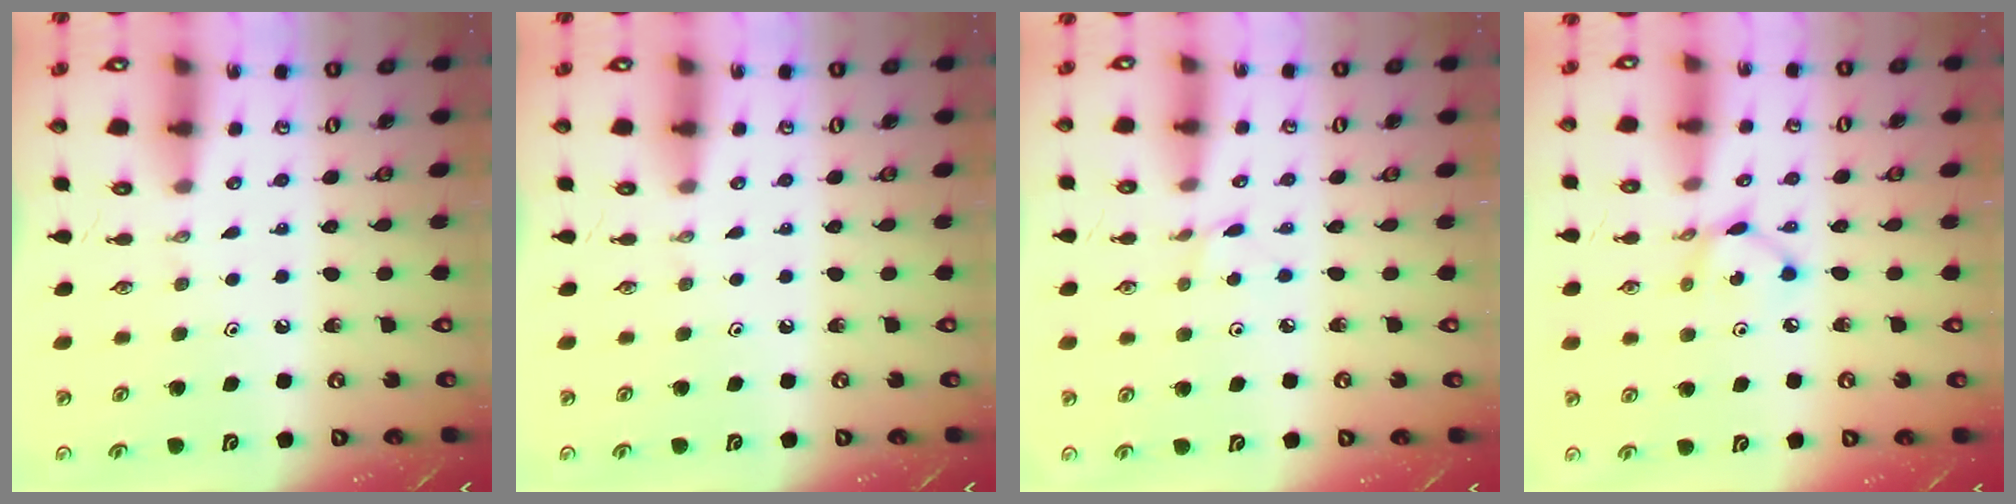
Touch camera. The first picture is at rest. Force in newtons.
{"total": 0.0}
{"total": 1.5, "press": 1.5, "slide": 0.2}
{"total": 6.0, "press": 6.0, "slide": 0.2}